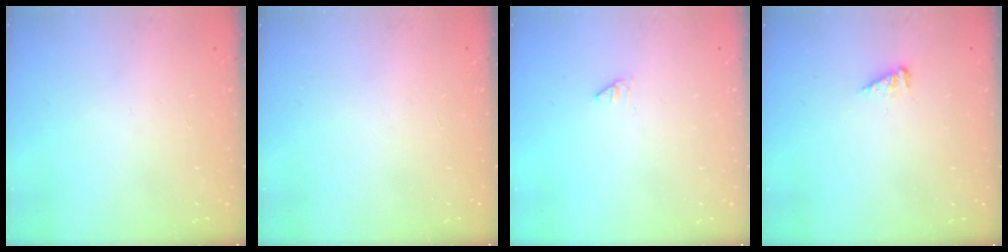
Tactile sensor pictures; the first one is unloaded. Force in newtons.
{"total": 0.0}
{"total": 0.0}
{"total": 3.0, "press": 3.0, "slide": 0.3}